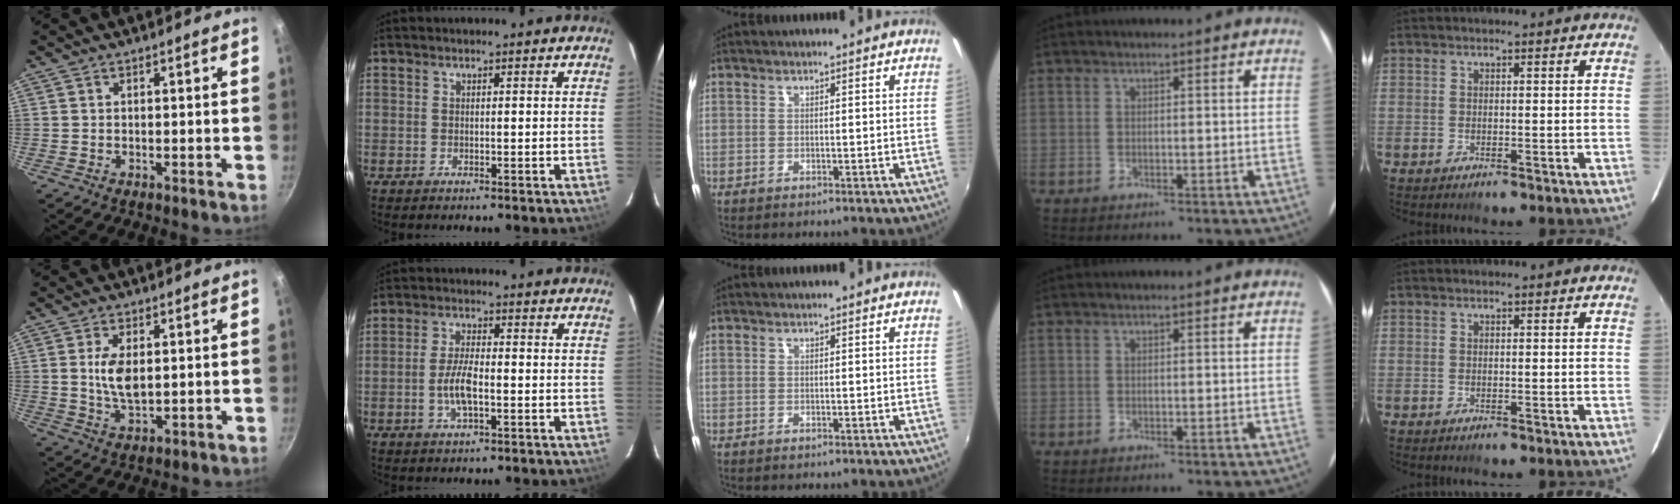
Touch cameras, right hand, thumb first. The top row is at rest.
{"thumb": {"total": 6.6, "force": [1.0, 3.3, 5.7], "torque": [-0.108, -0.011, 0.022]}, "index": {"total": 5.7, "force": [-1.7, 1.9, 5.1], "torque": [-0.107, 0.002, -0.033]}}